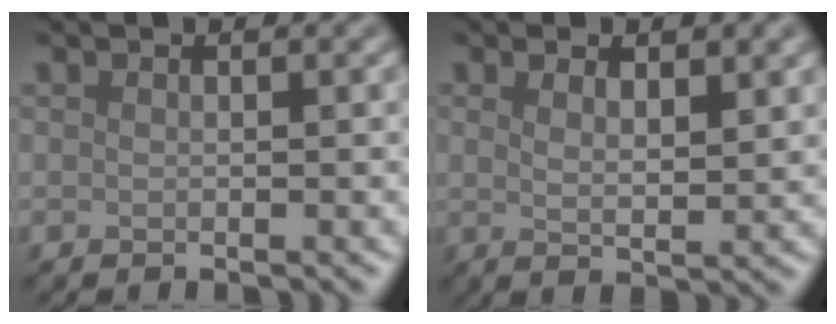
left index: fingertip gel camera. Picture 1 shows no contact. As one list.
[{"total": 3.2, "force": [1.6, 0.9, 2.7], "torque": [-0.039, -0.005, 0.027]}]